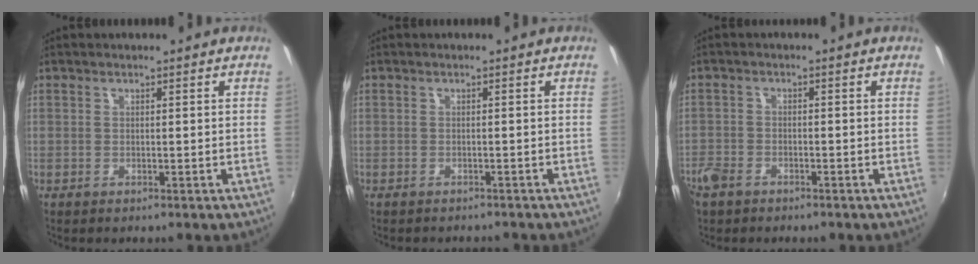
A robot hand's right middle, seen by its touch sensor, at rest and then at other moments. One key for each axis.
{"total": 3.0, "fx": -2.8, "fy": 0.8, "fz": 0.8, "tx": -0.023, "ty": -0.012, "tz": -0.039}
{"total": 5.1, "fx": -3.6, "fy": 3.0, "fz": 1.9, "tx": -0.054, "ty": -0.004, "tz": -0.068}